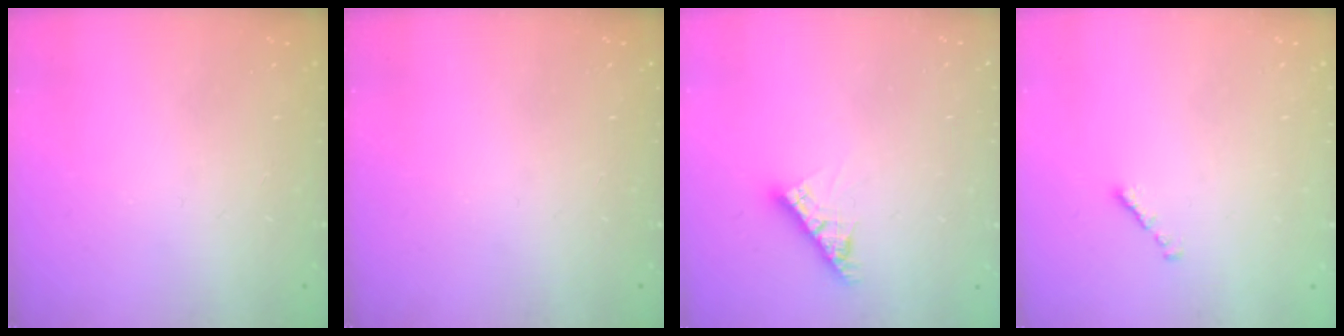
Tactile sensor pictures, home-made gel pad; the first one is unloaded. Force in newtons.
{"total": 0.0}
{"total": 7.8, "press": 7.7, "slide": 0.8}
{"total": 1.3, "press": 1.1, "slide": 0.6}